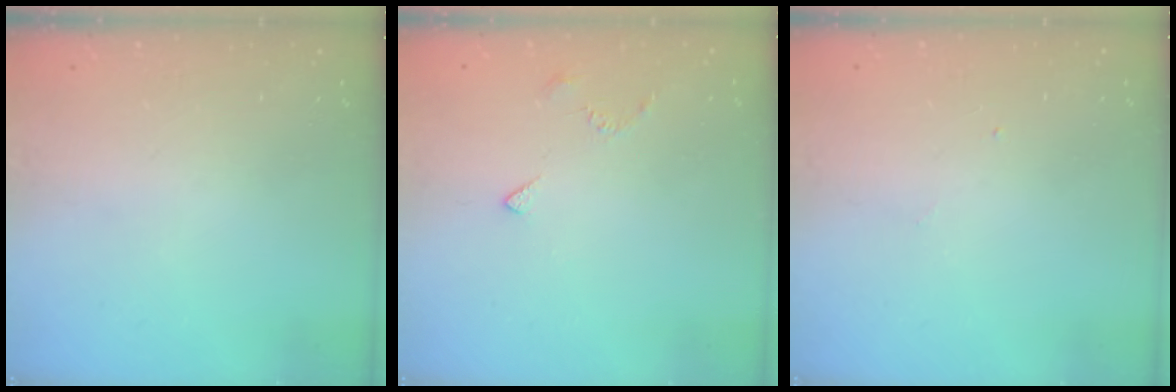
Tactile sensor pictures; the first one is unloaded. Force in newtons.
{"total": 3.0, "press": 2.9, "slide": 0.8}
{"total": 3.0, "press": 3.0, "slide": 0.4}